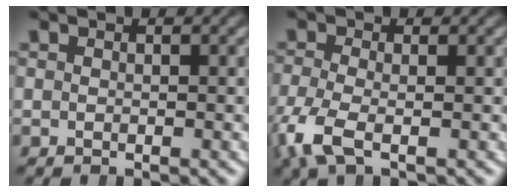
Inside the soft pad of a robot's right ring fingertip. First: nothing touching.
{"total": 3.7, "force": [-1.8, 1.6, 2.8], "torque": [-0.082, -0.024, -0.020]}